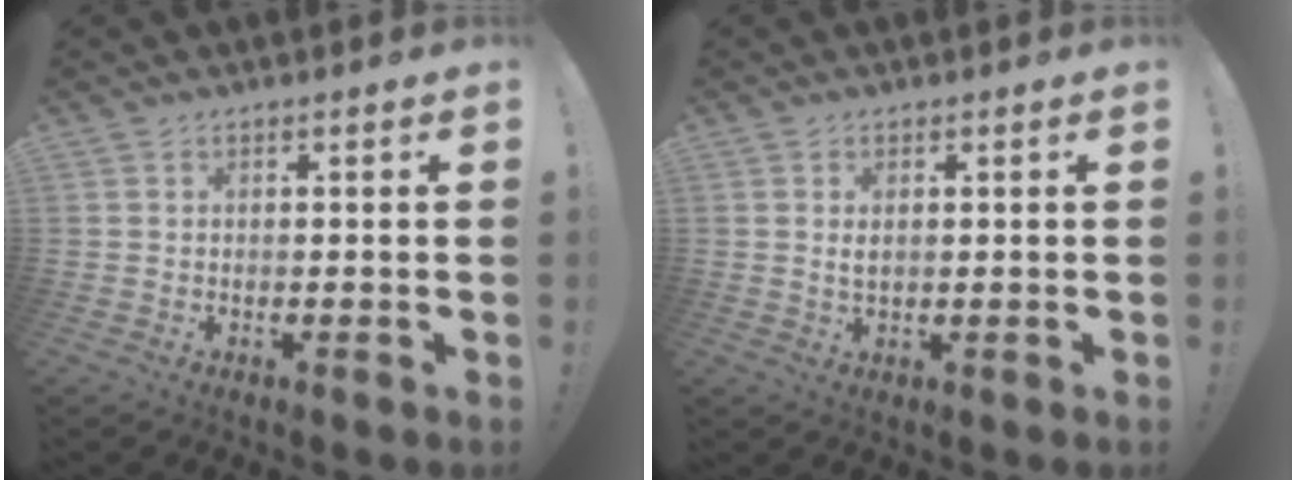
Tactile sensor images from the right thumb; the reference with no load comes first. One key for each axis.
{"total": 1.9, "fx": 0.7, "fy": 0.9, "fz": 1.5, "tx": -0.024, "ty": -0.002, "tz": 0.010}